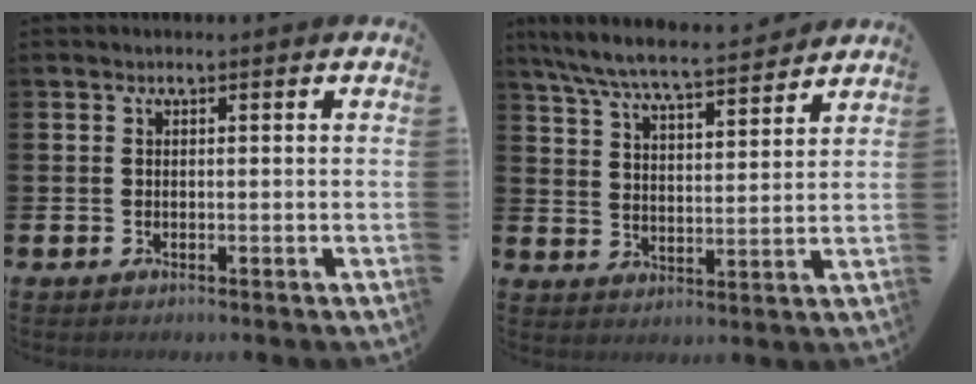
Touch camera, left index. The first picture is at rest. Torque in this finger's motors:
{"motor_torque": [0.99, -1.15, 0.53, 0.21]}